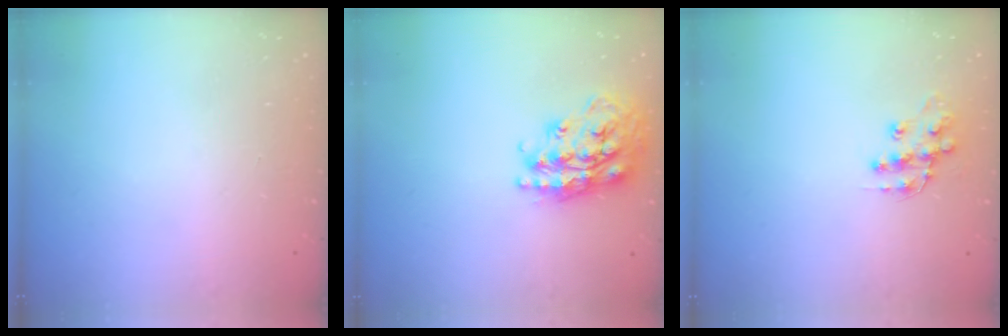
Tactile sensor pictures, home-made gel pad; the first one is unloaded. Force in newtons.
{"total": 20.8, "press": 20.8, "slide": 1.4}
{"total": 11.6, "press": 11.5, "slide": 0.9}